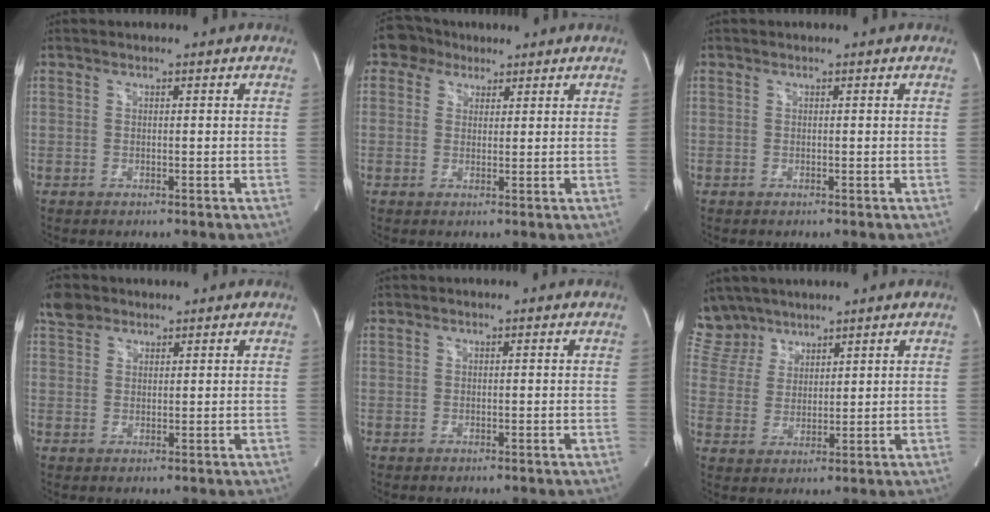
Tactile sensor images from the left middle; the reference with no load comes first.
{"total": 4.1, "force": [2.5, 3.2, 0.6], "torque": [-0.013, 0.020, 0.043]}
{"total": 0.0}
{"total": 3.6, "force": [2.7, 2.2, 0.8], "torque": [-0.024, 0.018, 0.054]}
{"total": 0.0}
{"total": 7.3, "force": [6.4, 3.6, 0.2], "torque": [-0.007, 0.011, 0.137]}